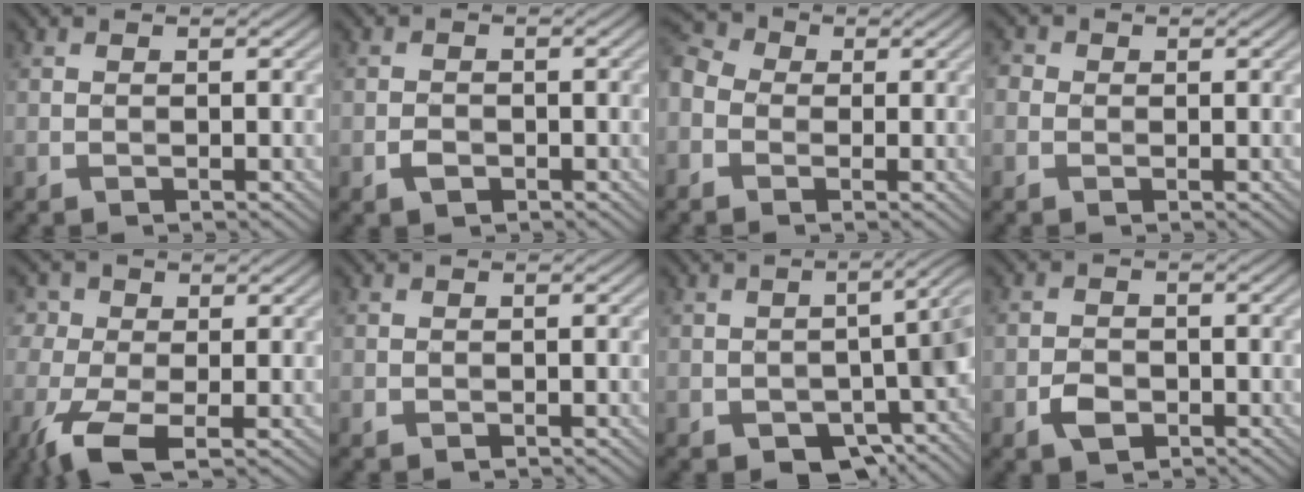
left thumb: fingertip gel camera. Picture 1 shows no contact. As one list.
[{"total": 1.5, "force": [-0.9, 1.0, 0.8], "torque": [-0.015, -0.002, -0.019]}, {"total": 5.4, "force": [-1.4, 4.4, 2.9], "torque": [-0.094, 0.002, -0.041]}, {"total": 1.4, "force": [0.0, 1.3, 0.3], "torque": [-0.008, -0.002, -0.005]}, {"total": 6.7, "force": [-2.5, 3.9, 4.8], "torque": [-0.117, -0.011, -0.062]}, {"total": 0.6, "force": [-0.2, 0.4, 0.4], "torque": [-0.009, -0.003, -0.001]}, {"total": 9.2, "force": [-4.1, 4.5, 7.0], "torque": [-0.092, -0.029, -0.047]}, {"total": 2.5, "force": [-1.4, 1.7, 1.3], "torque": [-0.027, -0.002, -0.028]}]